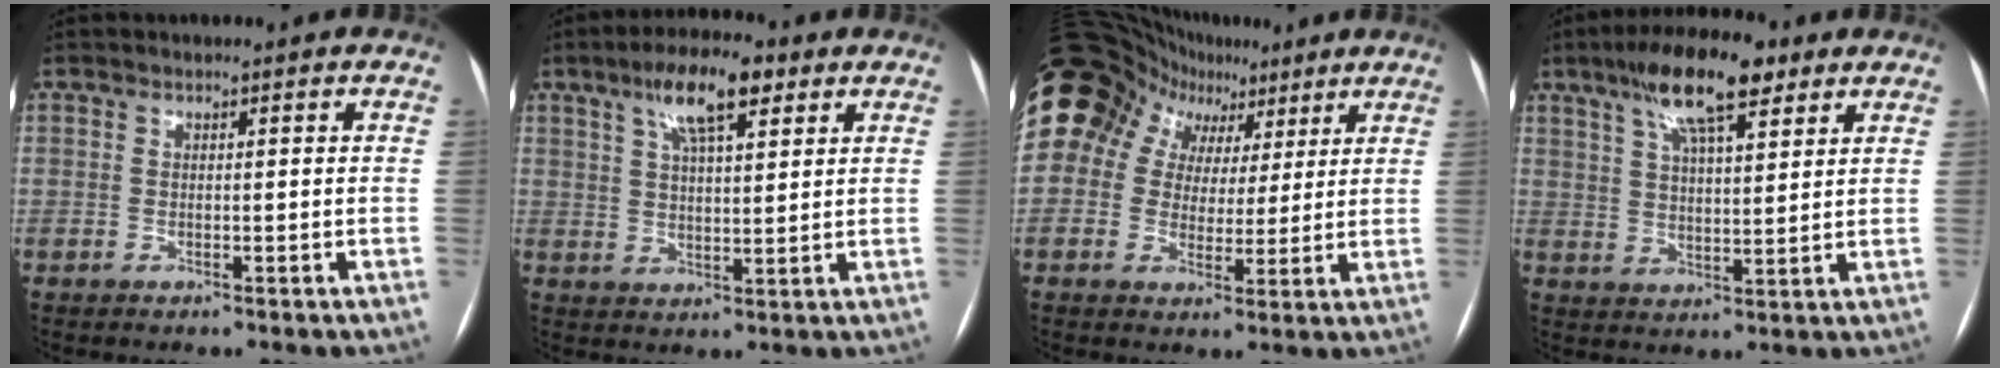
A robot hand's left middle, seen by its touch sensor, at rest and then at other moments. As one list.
[{"total": 9.0, "force": [5.0, 2.4, 7.1], "torque": [-0.131, 0.017, 0.086]}, {"total": 17.6, "force": [9.2, 13.6, 6.3], "torque": [-0.143, 0.081, 0.156]}, {"total": 10.4, "force": [6.0, 2.7, 8.0], "torque": [-0.146, 0.019, 0.102]}]